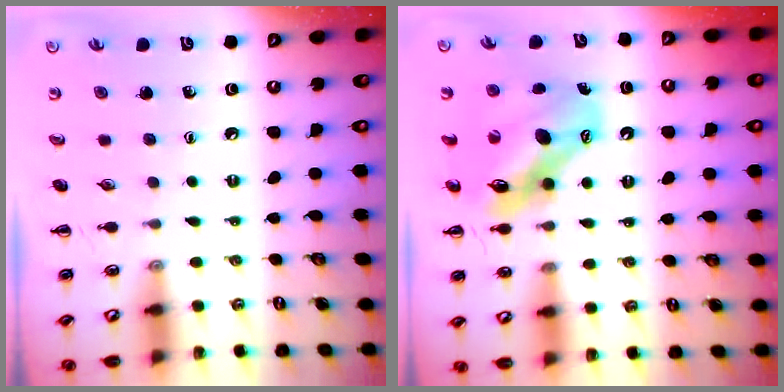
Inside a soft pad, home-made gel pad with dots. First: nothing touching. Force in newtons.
{"total": 12.2, "press": 11.6, "slide": 3.5}